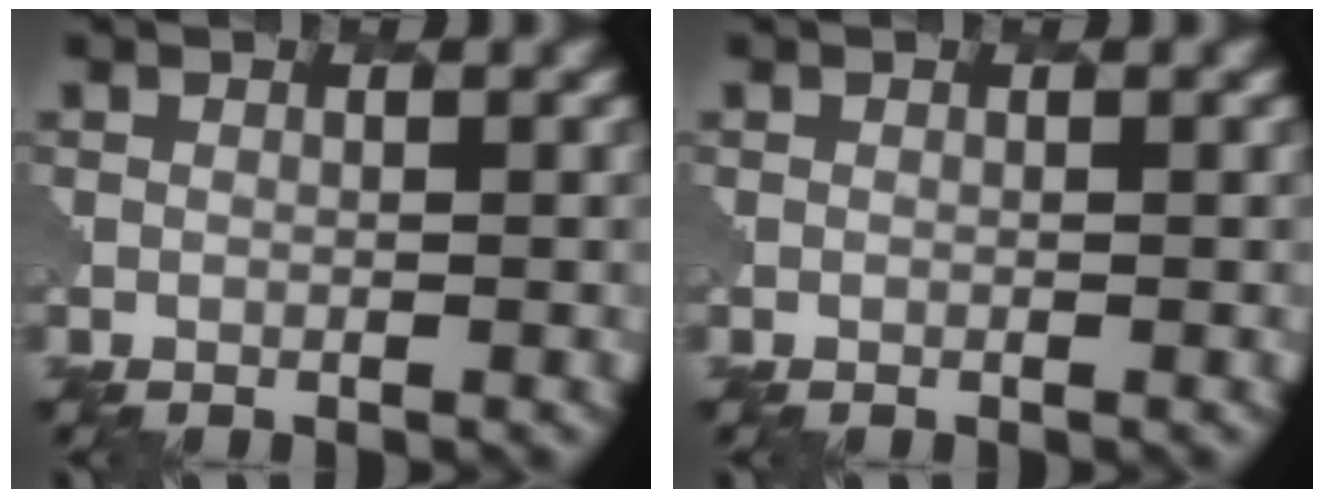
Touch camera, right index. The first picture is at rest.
{"total": 0.0}